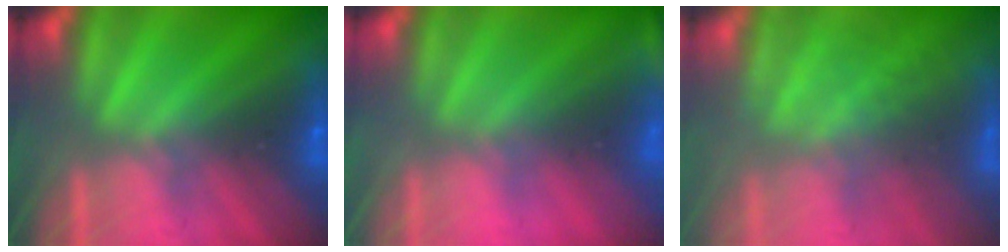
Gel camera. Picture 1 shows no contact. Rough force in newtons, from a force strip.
{"total": 2.3}
{"total": 2.9}